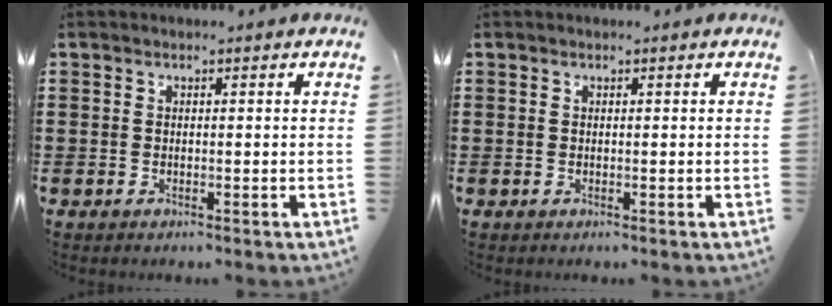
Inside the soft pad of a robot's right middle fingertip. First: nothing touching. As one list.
[{"total": 0.0}]